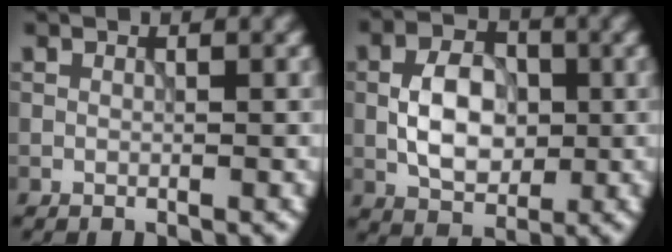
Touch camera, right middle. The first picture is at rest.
{"total": 5.2, "force": [-0.7, 3.4, 3.9], "torque": [-0.064, 0.003, -0.014]}